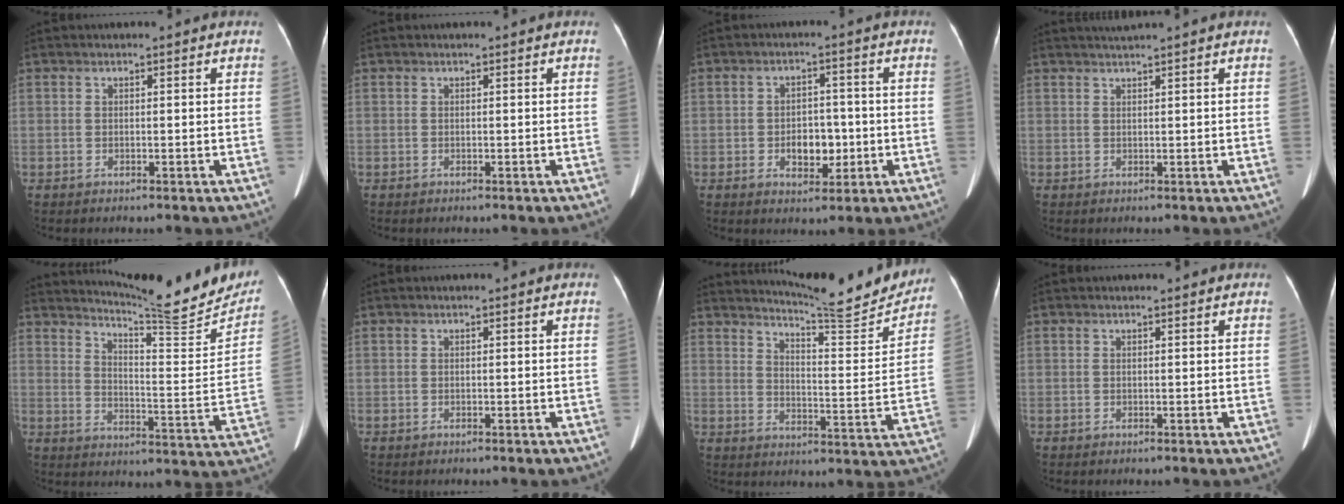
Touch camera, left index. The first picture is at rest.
{"total": 0.0}
{"total": 5.0, "force": [-1.2, 3.2, 3.7], "torque": [-0.056, 0.006, -0.012]}
{"total": 1.9, "force": [1.7, -0.8, 0.6], "torque": [-0.007, 0.008, 0.036]}
{"total": 17.3, "force": [16.4, 1.0, 5.3], "torque": [-0.080, -0.076, 0.210]}
{"total": 0.0}
{"total": 15.7, "force": [15.2, 0.3, 4.2], "torque": [-0.062, -0.063, 0.193]}
{"total": 0.9, "force": [0.8, 0.0, 0.2], "torque": [-0.010, 0.004, 0.013]}